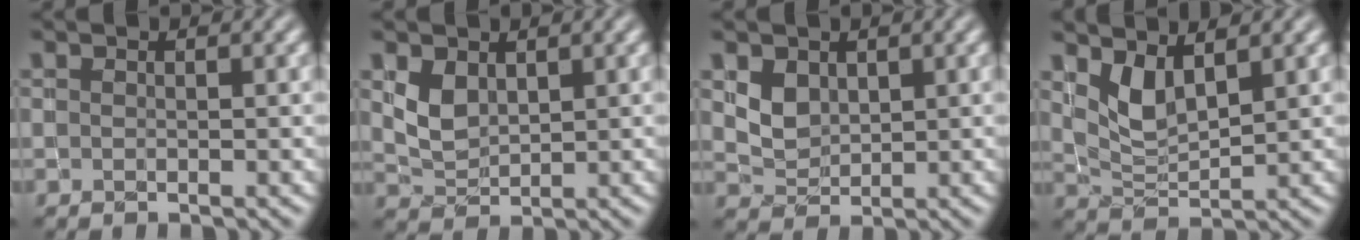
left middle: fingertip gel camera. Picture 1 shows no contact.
{"total": 2.4, "force": [0.9, 1.6, 1.4], "torque": [-0.036, -0.005, 0.026]}
{"total": 2.2, "force": [0.8, 1.7, 1.0], "torque": [-0.024, -0.007, 0.022]}
{"total": 3.2, "force": [1.6, 1.3, 2.4], "torque": [-0.058, -0.010, 0.039]}